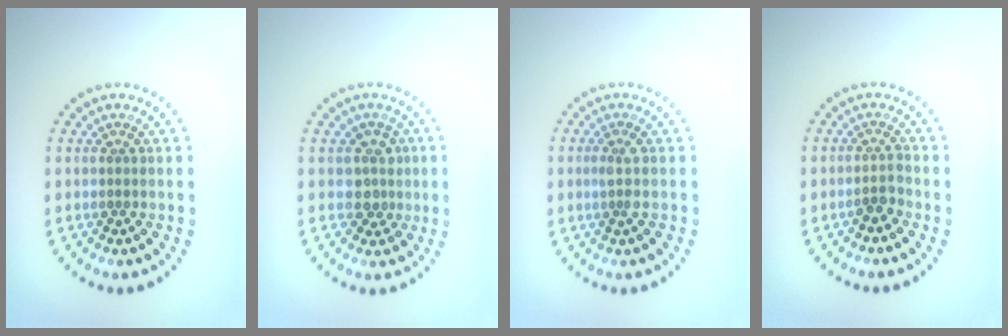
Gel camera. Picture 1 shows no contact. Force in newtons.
{"total": 2.1, "press": 1.8, "slide": 1.1}
{"total": 1.4, "press": 1.1, "slide": 0.9}
{"total": 1.6, "press": 1.2, "slide": 1.0}